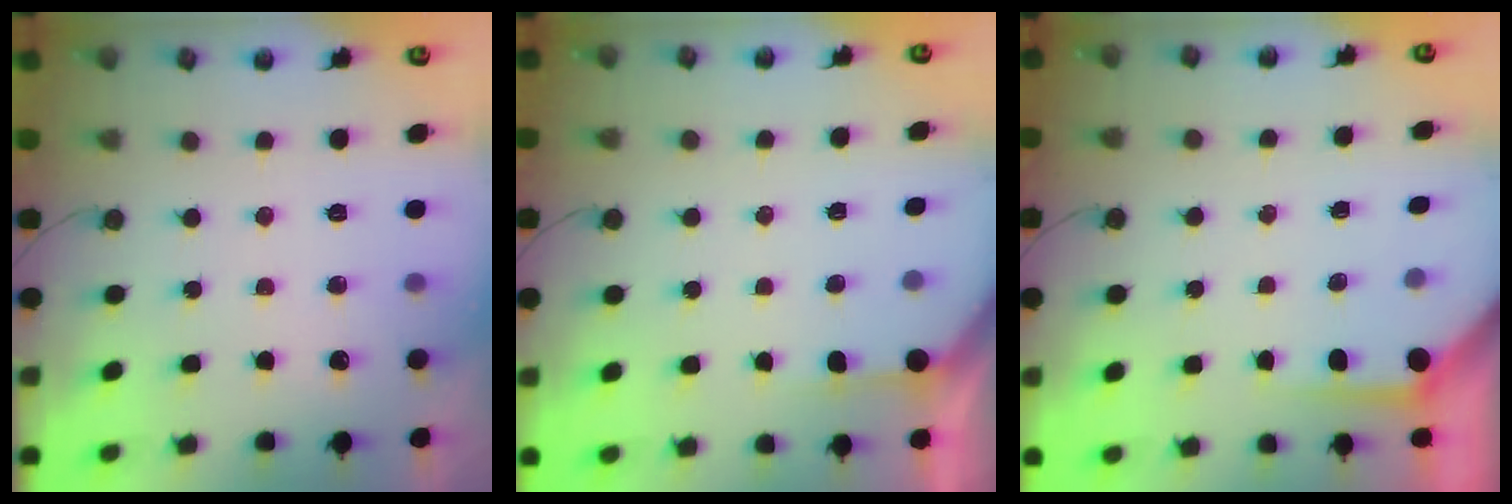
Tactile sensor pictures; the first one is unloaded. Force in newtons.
{"total": 2.9, "press": 2.9, "slide": 0.2}
{"total": 3.6, "press": 3.5, "slide": 0.4}